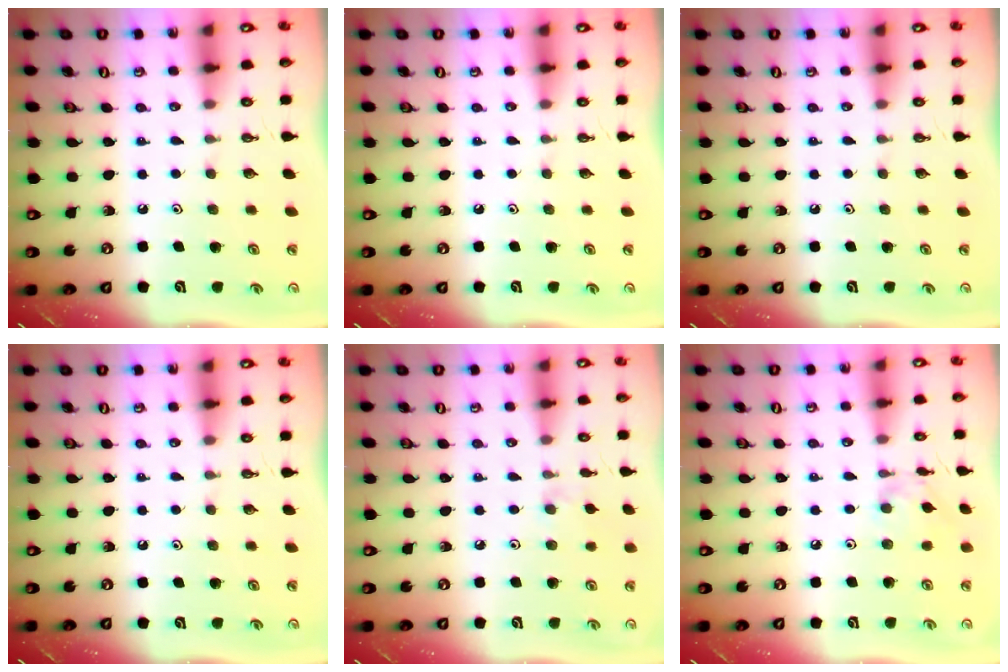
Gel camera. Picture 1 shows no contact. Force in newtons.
{"total": 0.0}
{"total": 0.0}
{"total": 0.0}
{"total": 2.7, "press": 2.6, "slide": 0.5}
{"total": 4.2, "press": 4.2, "slide": 0.4}